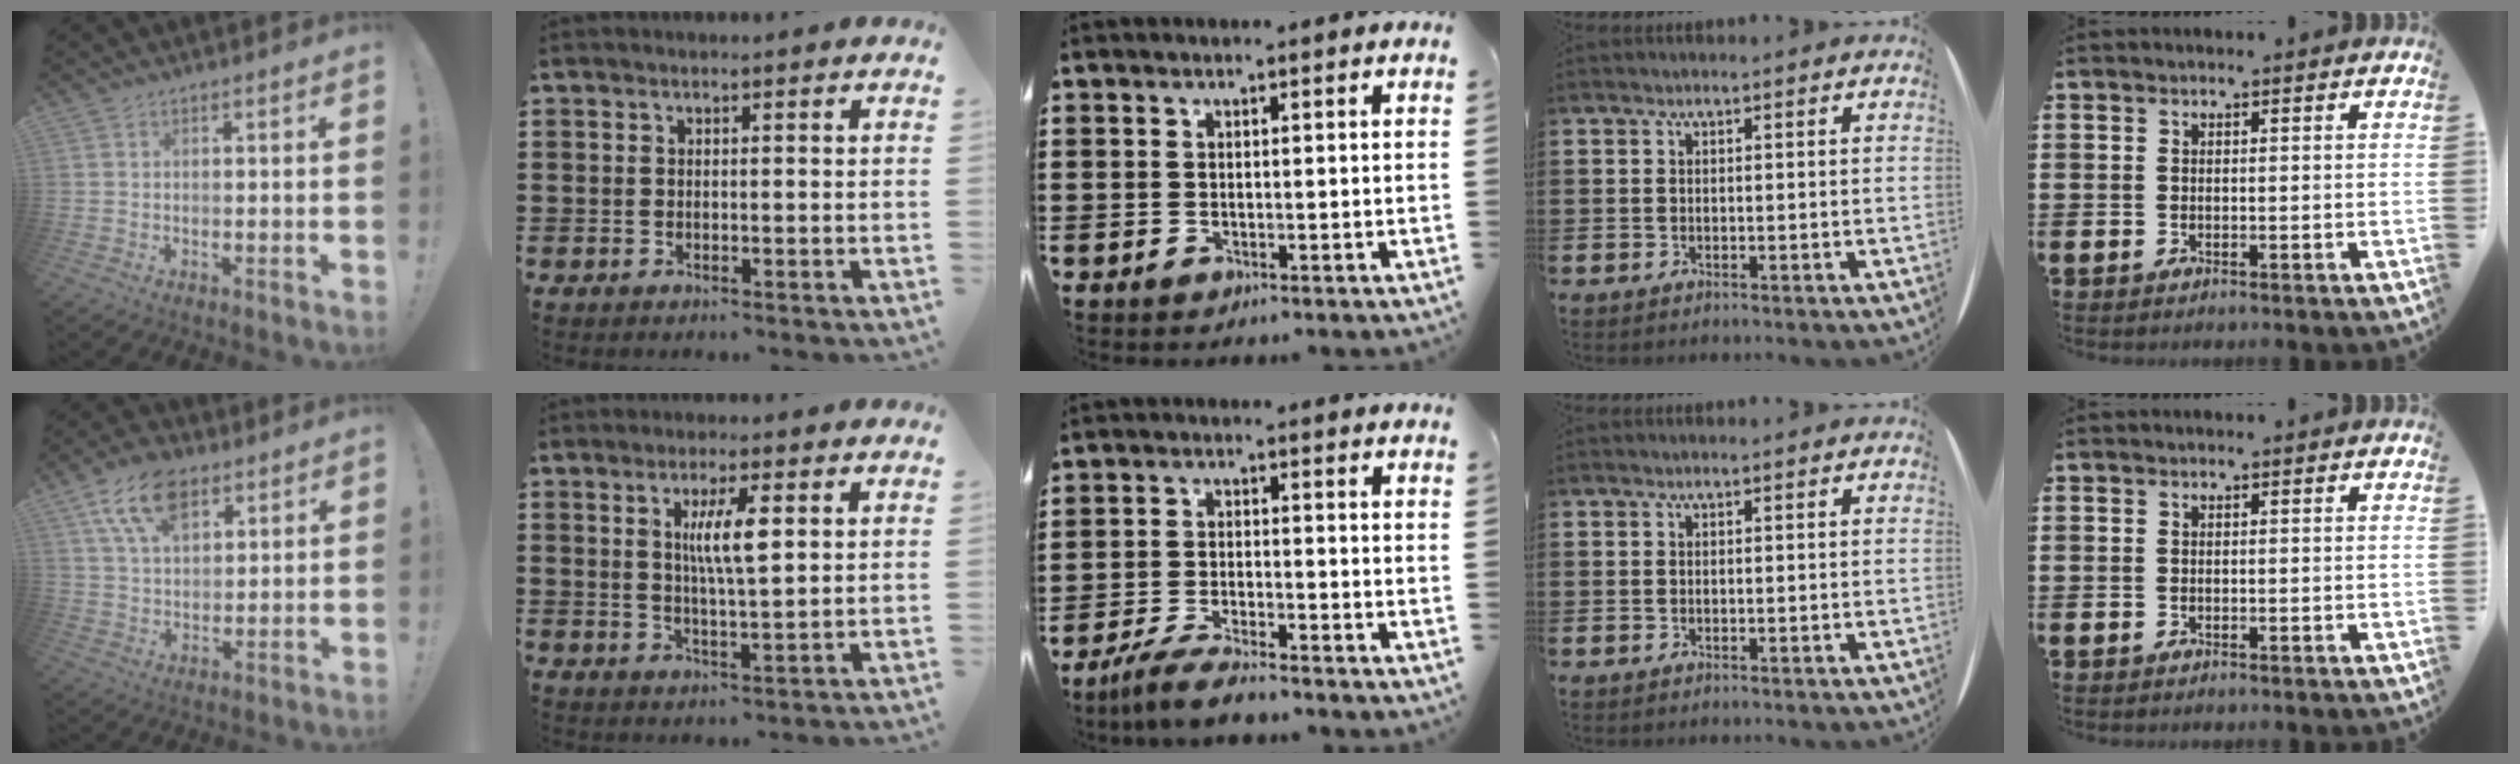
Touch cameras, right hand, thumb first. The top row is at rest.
{"thumb": {"total": 13.8, "force": [7.6, 8.0, 8.2], "torque": [-0.142, -0.022, 0.144]}, "index": {"total": 6.3, "force": [1.8, 1.2, 6.0], "torque": [-0.121, 0.007, 0.027]}, "middle": {"total": 4.5, "force": [-4.1, 0.3, 1.8], "torque": [-0.045, -0.006, -0.081]}}